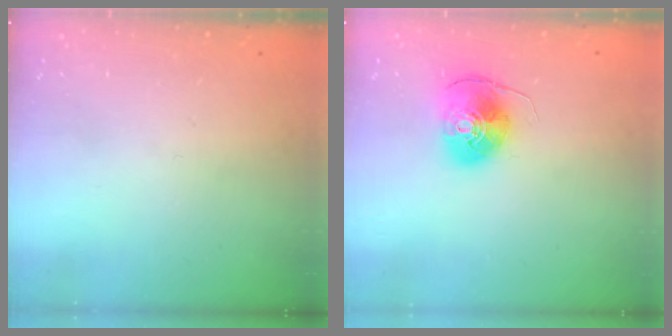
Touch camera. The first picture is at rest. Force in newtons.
{"total": 8.3, "press": 8.3, "slide": 0.5}